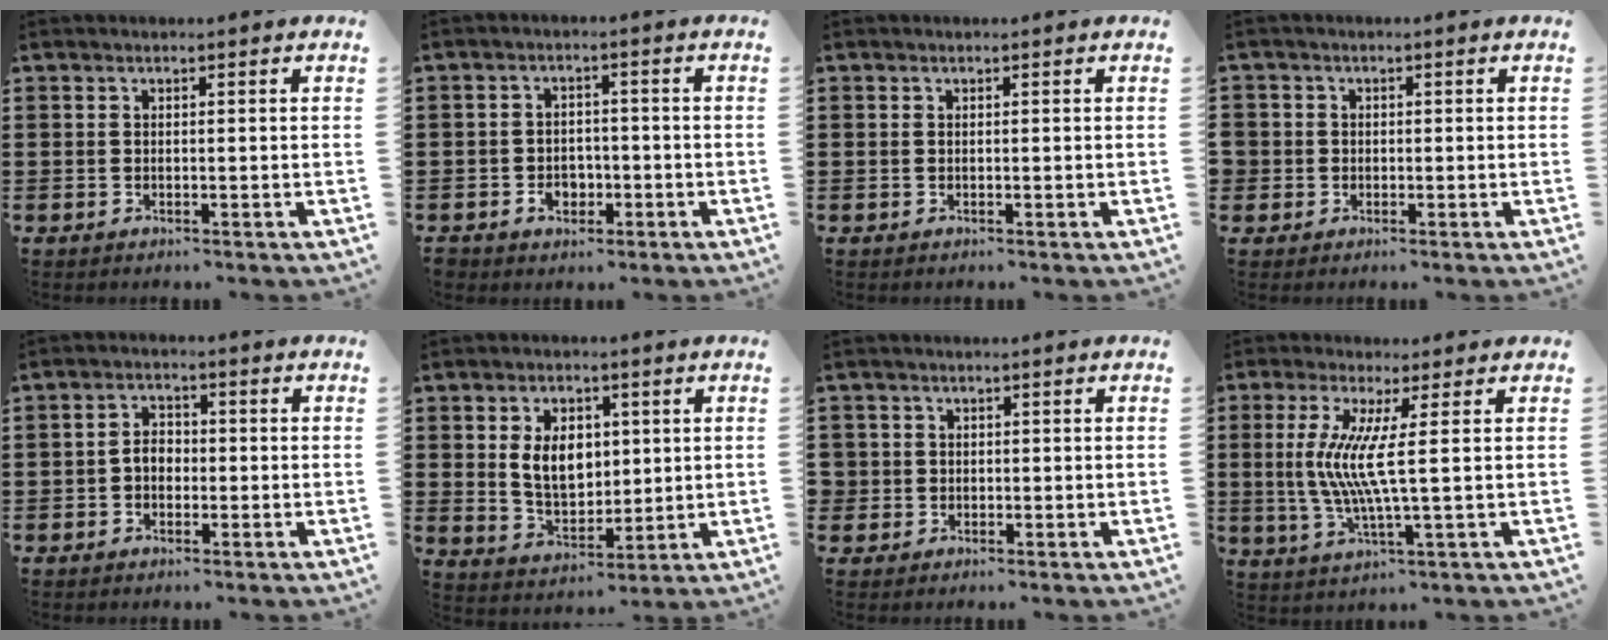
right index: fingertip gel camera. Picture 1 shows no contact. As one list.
[{"total": 3.2, "force": [-1.4, 2.5, 1.2], "torque": [-0.027, 0.006, -0.030]}, {"total": 0.0}, {"total": 1.6, "force": [-0.4, 1.5, 0.0], "torque": [-0.005, 0.006, -0.010]}, {"total": 2.9, "force": [-0.6, 2.0, 2.0], "torque": [-0.049, 0.002, -0.015]}, {"total": 7.5, "force": [1.5, 5.0, 5.3], "torque": [-0.092, 0.006, 0.023]}, {"total": 1.6, "force": [-0.2, 1.6, 0.0], "torque": [-0.006, 0.008, -0.007]}, {"total": 8.3, "force": [0.9, -0.1, 8.3], "torque": [-0.184, -0.024, 0.006]}]